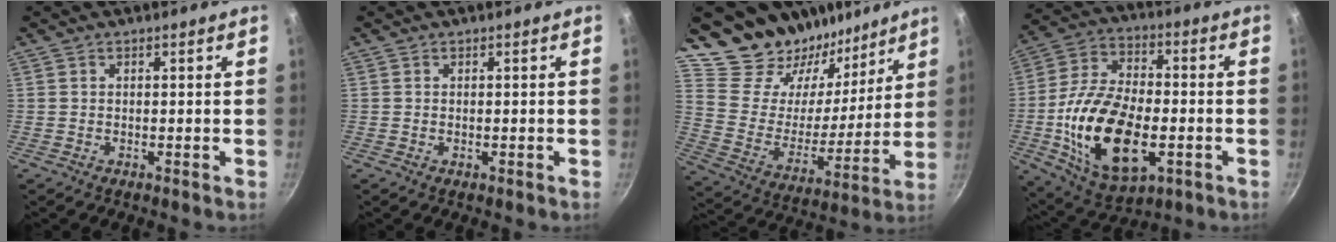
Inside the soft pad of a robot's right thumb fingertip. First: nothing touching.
{"total": 0.7, "force": [-0.2, 0.3, 0.6], "torque": [-0.011, 0.002, -0.005]}
{"total": 19.4, "force": [15.8, 10.0, 5.0], "torque": [-0.052, -0.128, 0.269]}
{"total": 22.3, "force": [-4.8, 12.0, 18.2], "torque": [-0.332, 0.019, -0.082]}